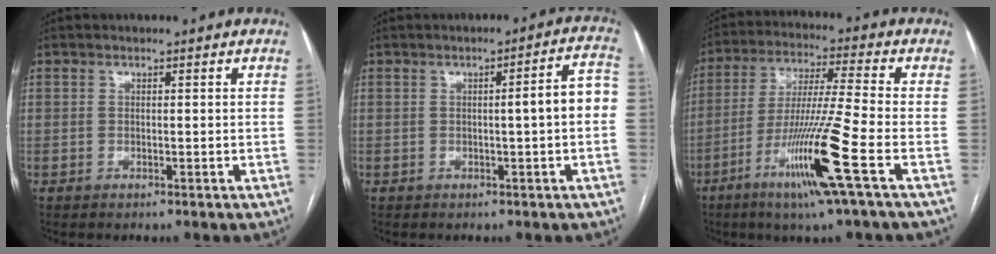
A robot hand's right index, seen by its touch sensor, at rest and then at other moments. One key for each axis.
{"total": 5.8, "fx": -0.4, "fy": -0.1, "fz": 5.8, "tx": -0.072, "ty": 0.017, "tz": -0.008}
{"total": 14.3, "fx": -6.0, "fy": -1.7, "fz": 12.8, "tx": -0.253, "ty": -0.025, "tz": -0.117}